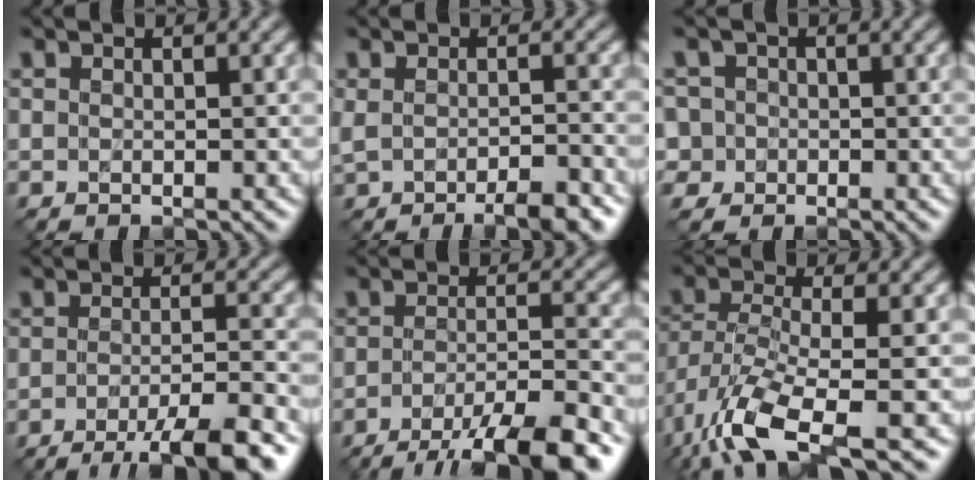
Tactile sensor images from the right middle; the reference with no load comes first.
{"total": 3.9, "force": [-2.3, 1.1, 3.0], "torque": [-0.051, -0.011, -0.036]}
{"total": 4.0, "force": [-0.2, 3.8, 1.1], "torque": [-0.015, 0.024, -0.032]}
{"total": 7.2, "force": [-4.3, 1.4, 5.6], "torque": [-0.075, -0.002, -0.066]}
{"total": 9.2, "force": [-6.1, 2.1, 6.6], "torque": [-0.091, 0.000, -0.098]}
{"total": 8.6, "force": [-4.8, 2.6, 6.7], "torque": [-0.146, -0.018, -0.096]}